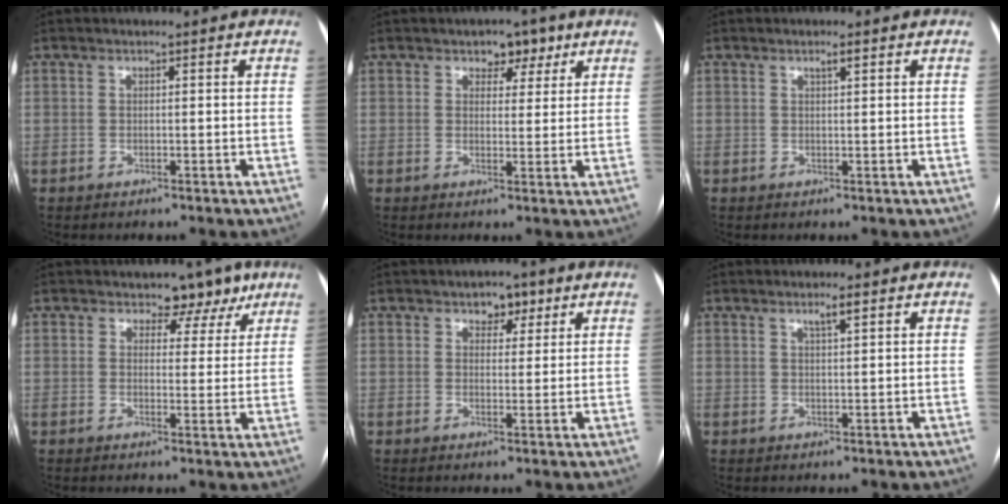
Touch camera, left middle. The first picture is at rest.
{"total": 4.0, "force": [2.4, 2.5, 1.9], "torque": [-0.014, 0.006, 0.033]}
{"total": 1.1, "force": [0.6, 0.1, 0.9], "torque": [-0.017, 0.001, 0.011]}
{"total": 5.1, "force": [3.6, 3.4, 1.4], "torque": [0.000, -0.002, 0.039]}
{"total": 3.4, "force": [2.0, 2.2, 1.7], "torque": [-0.017, 0.006, 0.028]}
{"total": 1.8, "force": [1.1, 0.0, 1.5], "torque": [-0.028, 0.002, 0.020]}